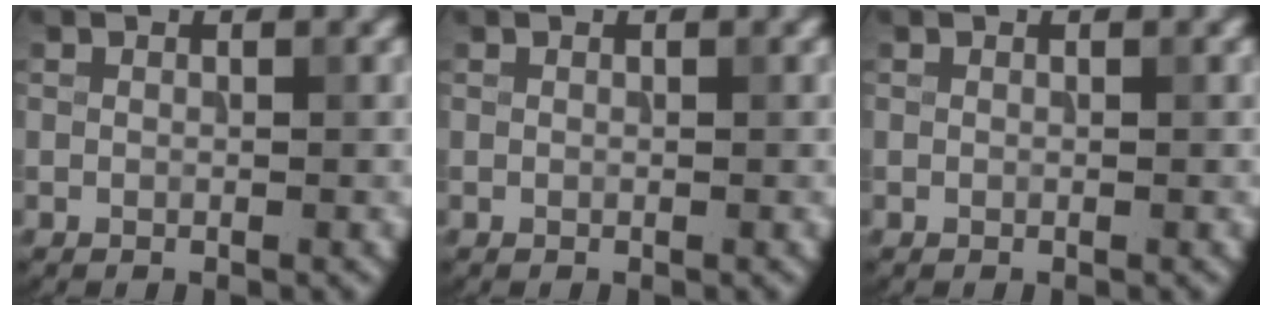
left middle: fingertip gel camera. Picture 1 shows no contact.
{"total": 0.0}
{"total": 0.0}